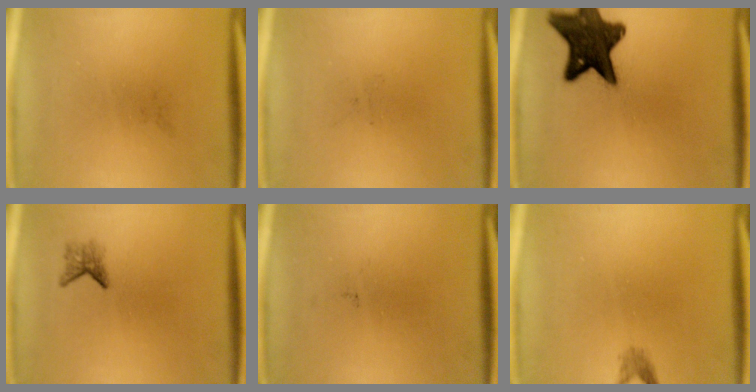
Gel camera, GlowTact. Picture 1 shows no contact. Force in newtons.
{"total": 0.0}
{"total": 14.2}
{"total": 1.6}
{"total": 0.0}
{"total": 1.2}